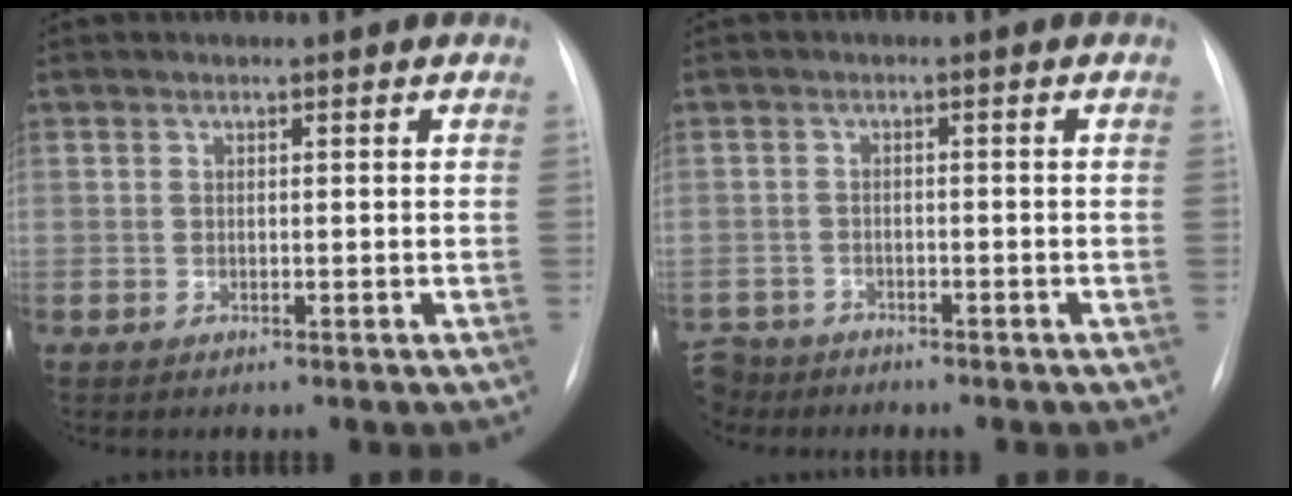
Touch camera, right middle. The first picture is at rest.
{"total": 5.1, "force": [-4.5, 2.4, 0.1], "torque": [-0.003, -0.007, -0.083]}